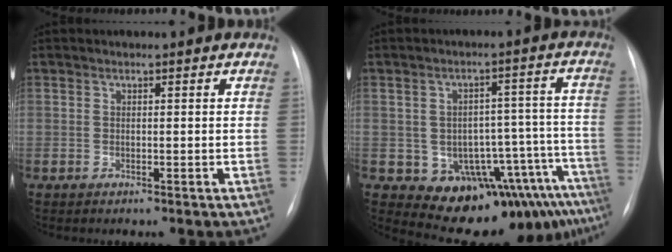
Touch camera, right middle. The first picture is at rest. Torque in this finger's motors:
{"motor_torque": [0.68, -0.36, 0.24, 0.06]}